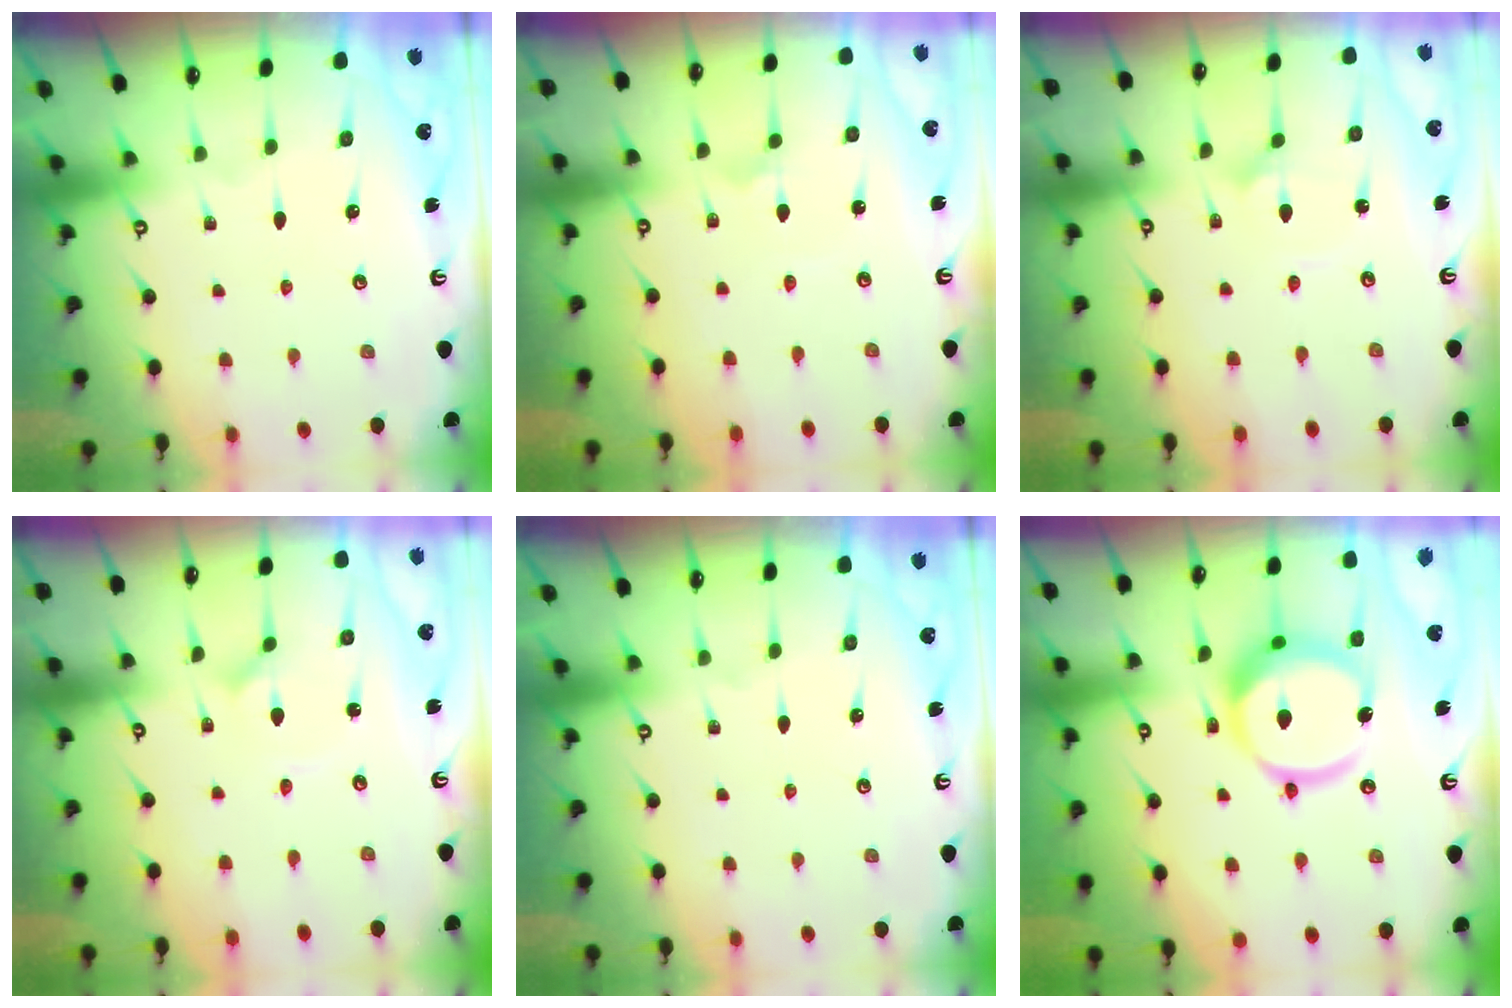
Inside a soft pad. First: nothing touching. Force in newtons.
{"total": 1.8, "press": 1.7, "slide": 0.4}
{"total": 2.1, "press": 2.1, "slide": 0.1}
{"total": 0.8, "press": 0.8, "slide": 0.1}
{"total": 0.0}
{"total": 15.6, "press": 15.5, "slide": 2.0}